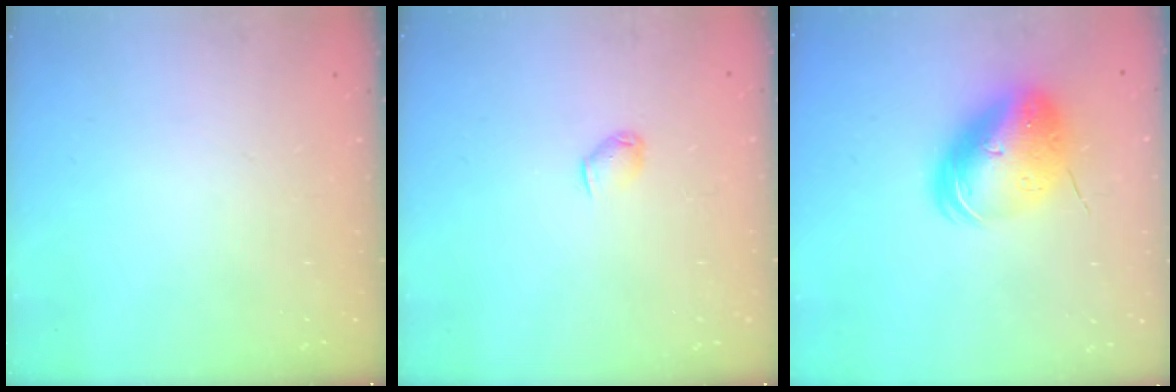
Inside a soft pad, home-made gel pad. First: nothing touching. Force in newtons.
{"total": 3.4, "press": 3.3, "slide": 0.7}
{"total": 14.3, "press": 14.1, "slide": 2.6}